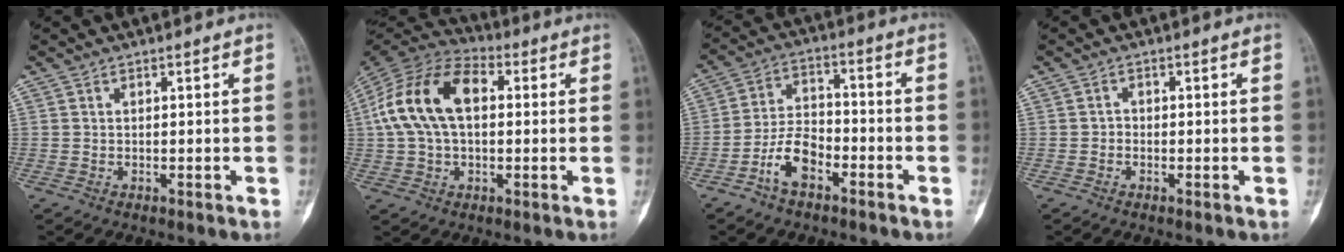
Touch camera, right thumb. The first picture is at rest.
{"total": 16.5, "force": [2.3, 10.1, 12.9], "torque": [-0.247, 0.036, 0.036]}
{"total": 8.4, "force": [-4.5, 4.6, 5.4], "torque": [-0.096, 0.036, -0.089]}
{"total": 1.0, "force": [-0.4, 0.8, 0.4], "torque": [0.006, 0.004, -0.013]}